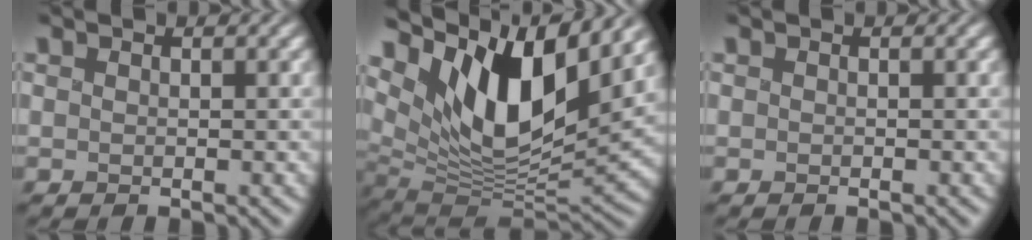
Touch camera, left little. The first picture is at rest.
{"total": 12.9, "force": [5.8, 5.9, 9.9], "torque": [-0.164, 0.002, 0.104]}
{"total": 0.0}